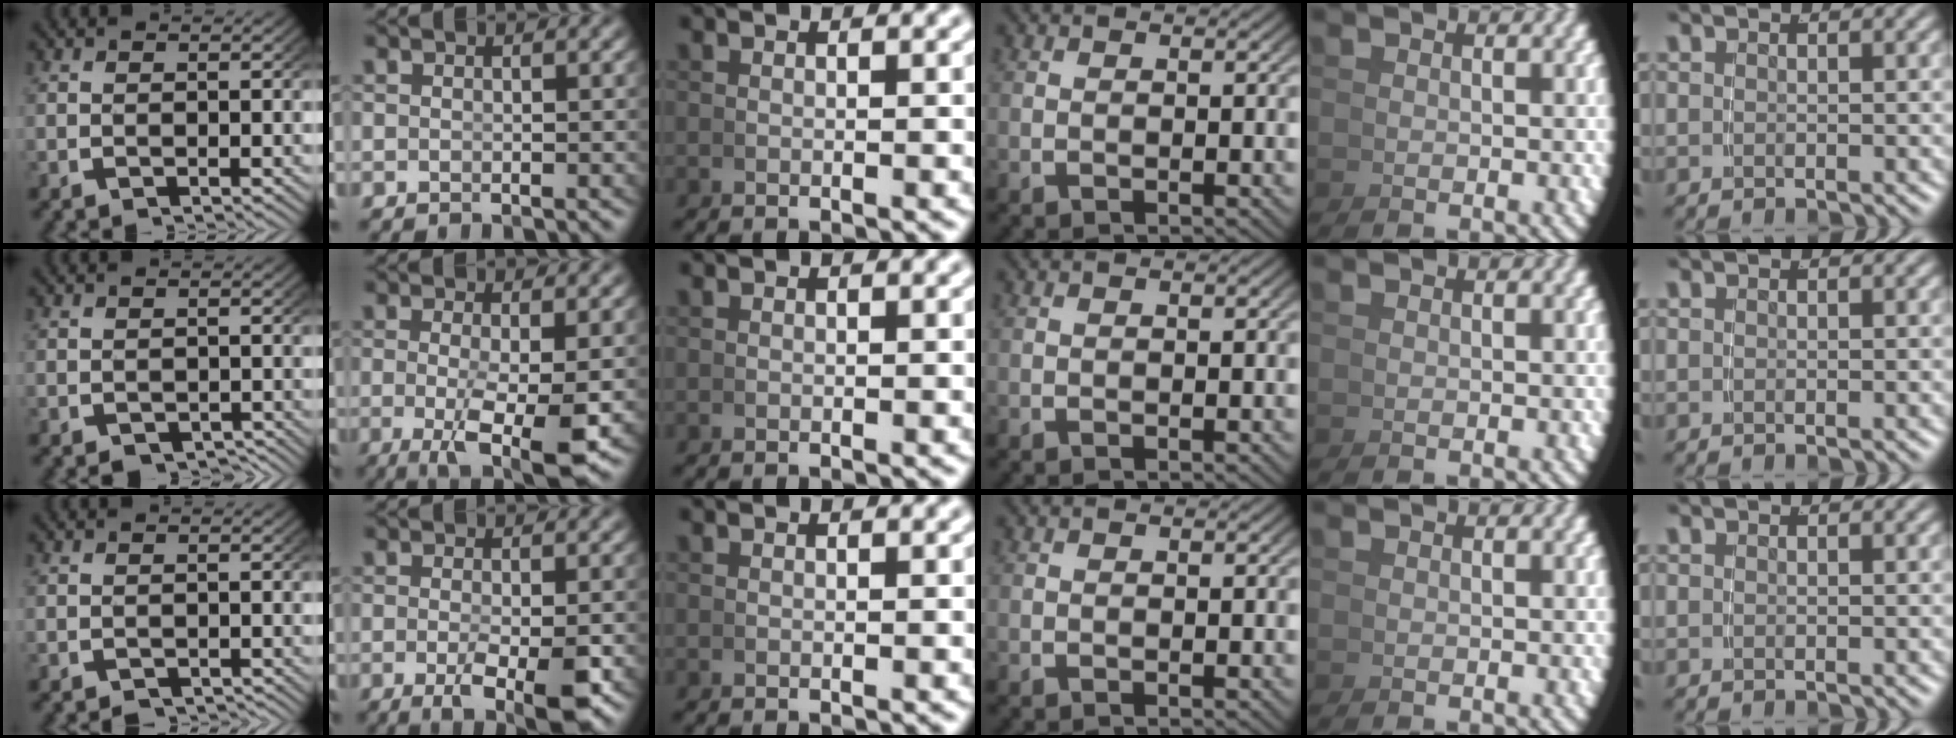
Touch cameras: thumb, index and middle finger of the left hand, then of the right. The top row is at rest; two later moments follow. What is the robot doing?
{"motion": "grasp_and_lifting", "object": "pen"}